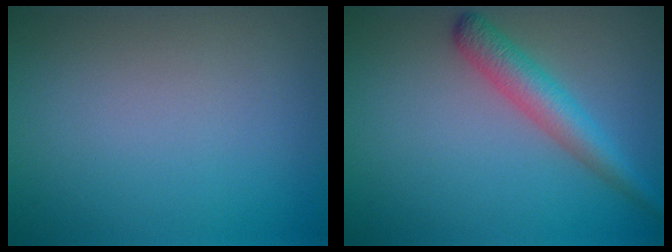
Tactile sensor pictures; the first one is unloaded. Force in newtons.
{"total": 3.6, "press": 3.6, "slide": 0.1}